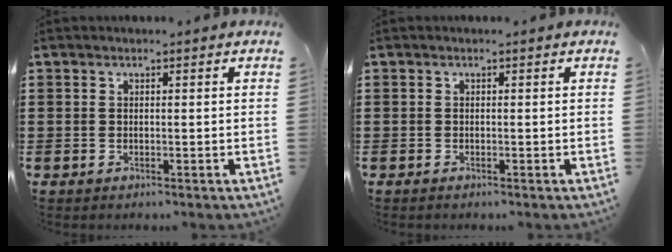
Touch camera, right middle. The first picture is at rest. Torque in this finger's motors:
{"motor_torque": [-0.13, 0.01, 0.02, -0.01]}